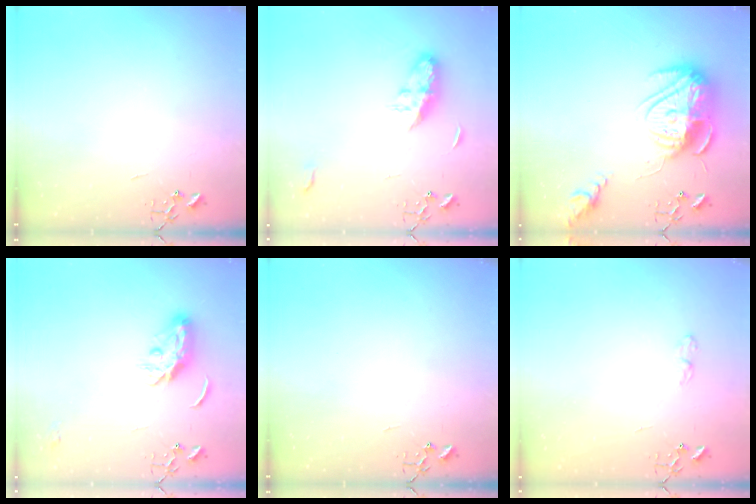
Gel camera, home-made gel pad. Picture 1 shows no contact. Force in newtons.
{"total": 8.2, "press": 8.1, "slide": 0.6}
{"total": 18.7, "press": 18.6, "slide": 1.7}
{"total": 7.7, "press": 7.7, "slide": 0.2}
{"total": 0.0}
{"total": 4.4, "press": 4.3, "slide": 0.7}